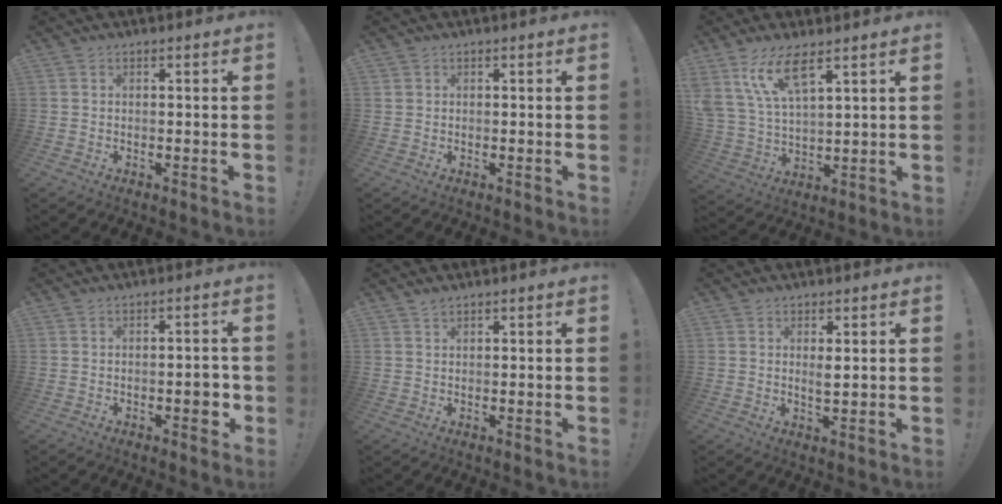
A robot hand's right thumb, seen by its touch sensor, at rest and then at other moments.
{"total": 0.8, "force": [0.4, 0.7, 0.0], "torque": [-0.001, 0.002, 0.008]}
{"total": 12.3, "force": [7.9, 4.1, 8.4], "torque": [-0.180, -0.029, 0.144]}
{"total": 5.1, "force": [-1.5, 2.1, 4.4], "torque": [-0.044, 0.003, -0.024]}
{"total": 1.3, "force": [1.1, 0.4, 0.6], "torque": [-0.009, -0.002, 0.020]}
{"total": 2.6, "force": [1.1, 0.7, 2.2], "torque": [-0.033, -0.011, 0.016]}